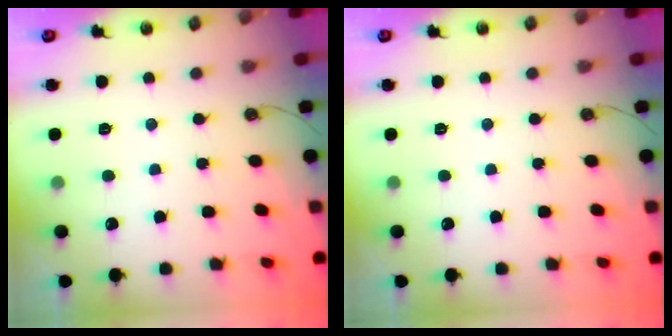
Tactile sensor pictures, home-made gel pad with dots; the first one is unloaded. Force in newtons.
{"total": 0.0}